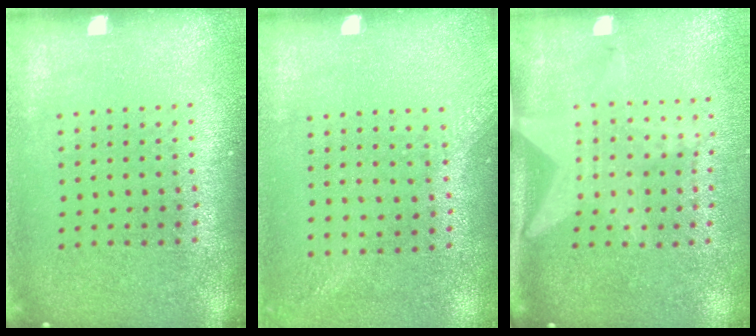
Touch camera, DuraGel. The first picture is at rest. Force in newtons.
{"total": 1.4, "press": 1.1, "slide": 0.9}
{"total": 1.9, "press": 1.5, "slide": 1.1}